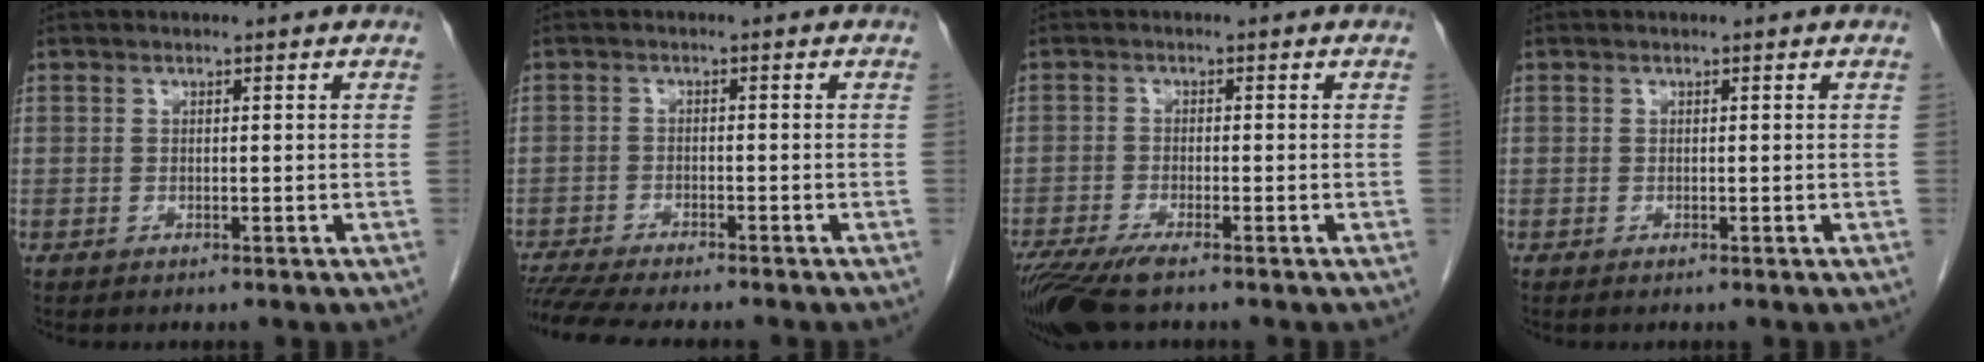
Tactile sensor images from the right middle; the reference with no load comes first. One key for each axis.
{"total": 10.6, "fx": -9.4, "fy": 1.1, "fz": 4.7, "tx": -0.070, "ty": -0.011, "tz": -0.144}
{"total": 7.6, "fx": -5.6, "fy": 1.2, "fz": 5.0, "tx": -0.090, "ty": -0.019, "tz": -0.102}
{"total": 0.0}